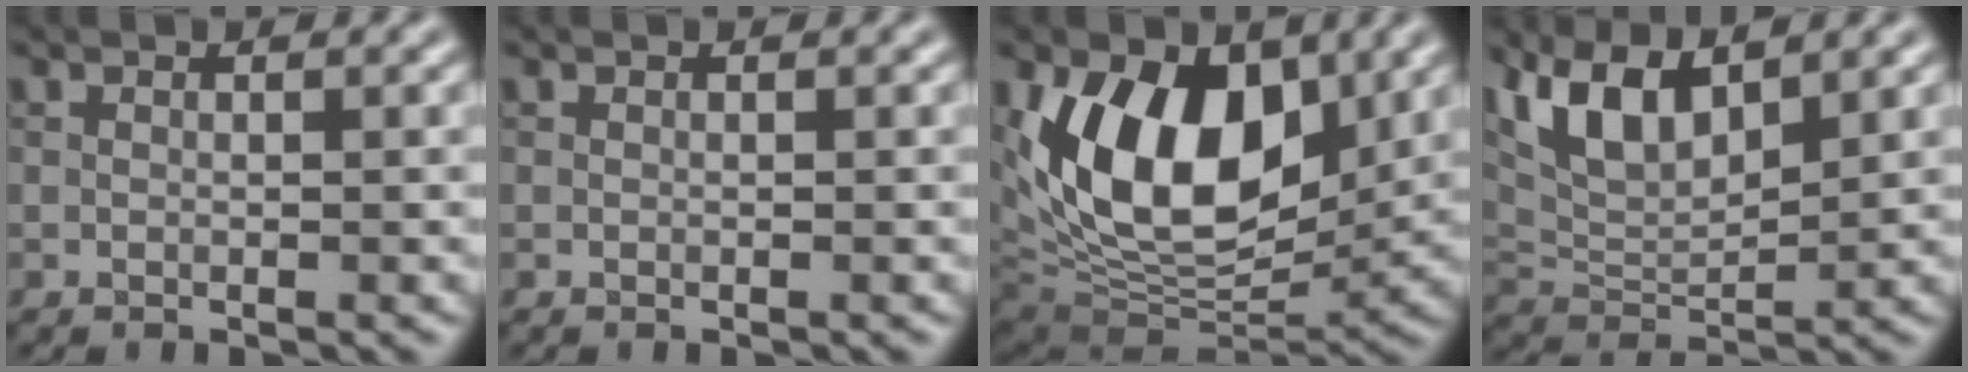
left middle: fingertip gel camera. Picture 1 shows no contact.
{"total": 0.0}
{"total": 13.2, "force": [3.2, 7.9, 10.1], "torque": [-0.156, -0.011, 0.049]}
{"total": 7.2, "force": [4.4, 2.8, 4.9], "torque": [-0.106, 0.008, 0.085]}